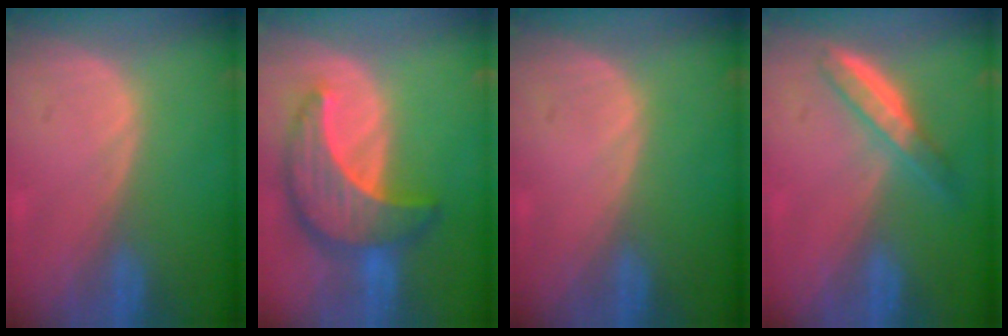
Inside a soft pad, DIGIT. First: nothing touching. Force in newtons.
{"total": 10.0, "press": 10.0, "slide": 0.7}
{"total": 0.0}
{"total": 5.1, "press": 4.6, "slide": 2.2}